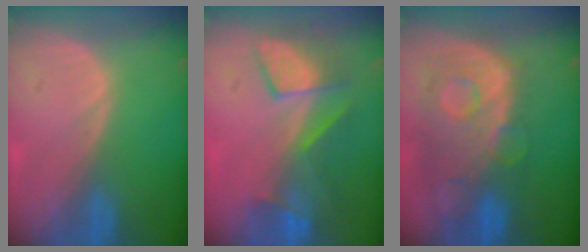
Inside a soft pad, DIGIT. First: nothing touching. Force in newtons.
{"total": 8.0, "press": 7.4, "slide": 3.0}
{"total": 11.5, "press": 9.8, "slide": 6.0}